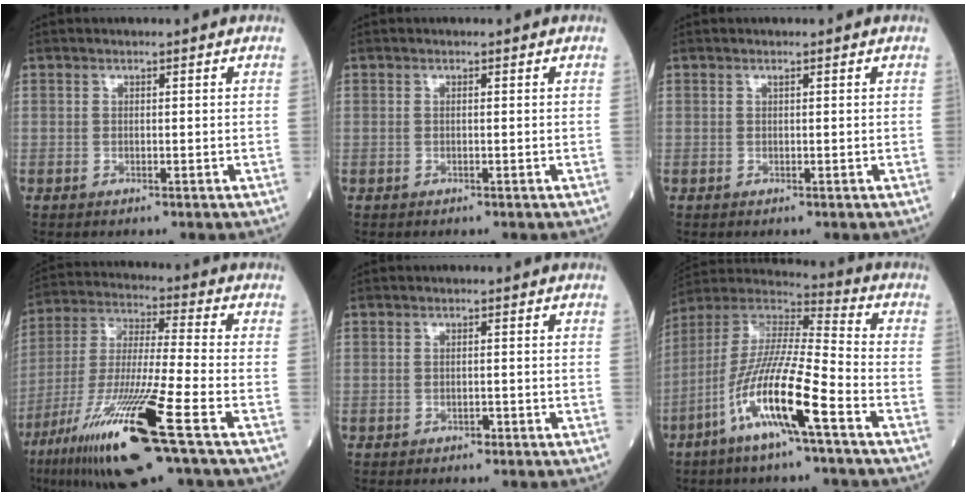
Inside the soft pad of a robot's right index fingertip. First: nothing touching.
{"total": 0.0}
{"total": 0.0}
{"total": 19.5, "force": [-9.9, 0.2, 16.8], "torque": [-0.345, -0.050, -0.181]}
{"total": 0.6, "force": [-0.3, 0.3, 0.3], "torque": [-0.009, 0.001, -0.002]}
{"total": 15.1, "force": [-6.9, 0.6, 13.4], "torque": [-0.275, -0.013, -0.134]}